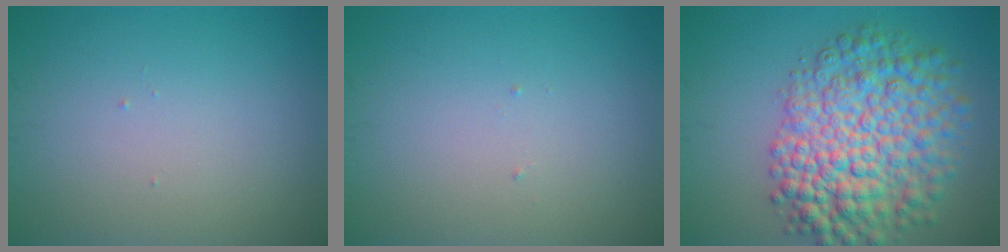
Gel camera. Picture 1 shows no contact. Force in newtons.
{"total": 0.0}
{"total": 9.7, "press": 9.6, "slide": 0.3}